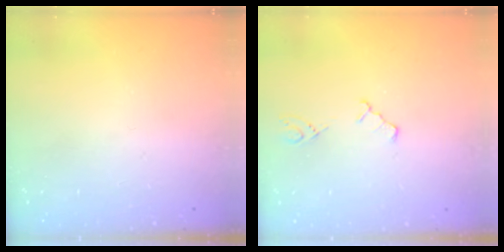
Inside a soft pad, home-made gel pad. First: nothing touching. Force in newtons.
{"total": 3.5, "press": 3.4, "slide": 0.5}